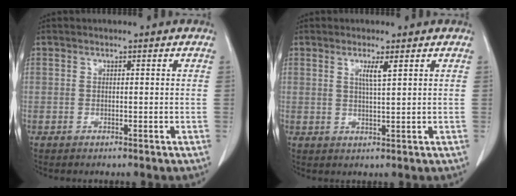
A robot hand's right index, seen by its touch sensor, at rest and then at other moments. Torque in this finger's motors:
{"motor_torque": [0.14, 0.14, 0.04, 0.04]}